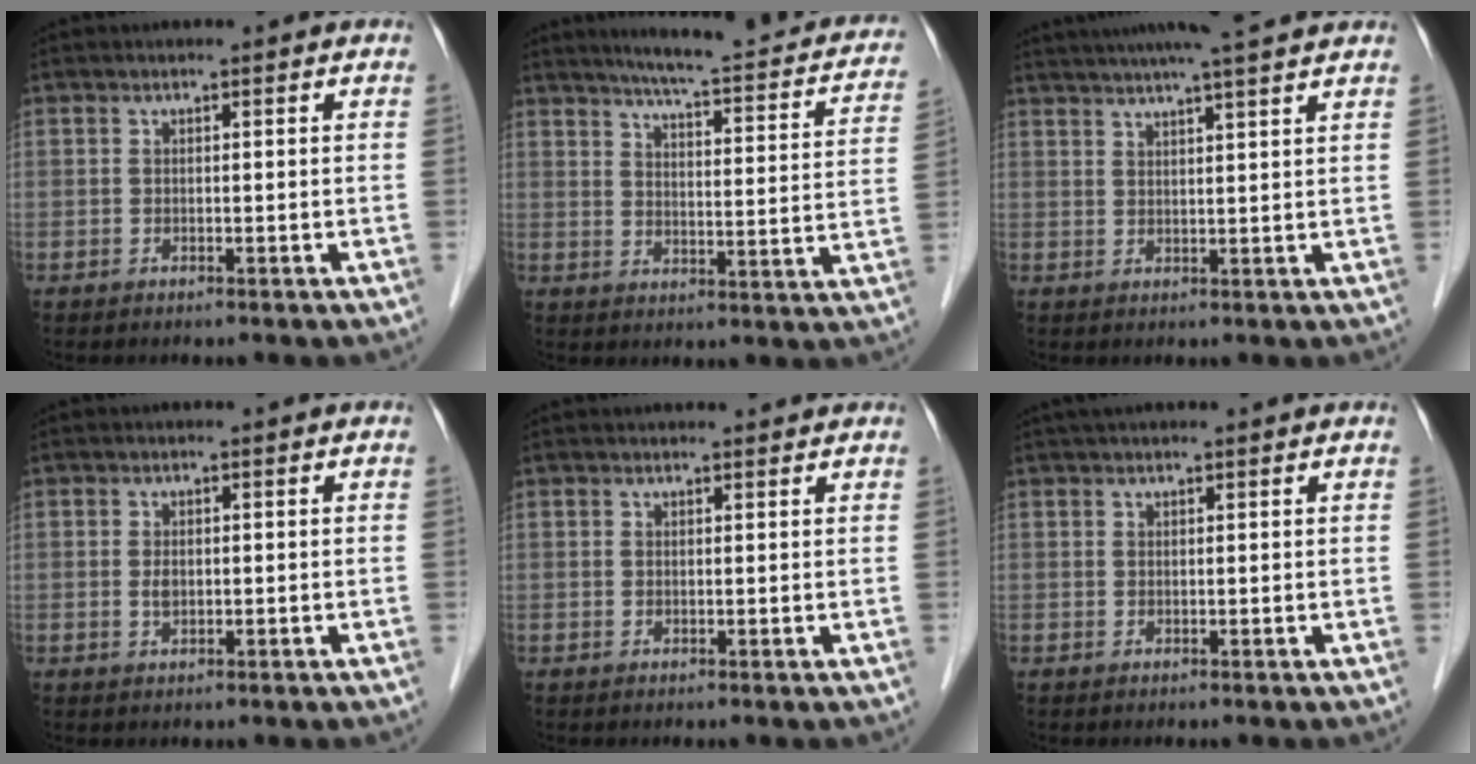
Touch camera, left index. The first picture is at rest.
{"total": 20.1, "force": [17.4, 2.8, 9.6], "torque": [-0.122, -0.018, 0.204]}
{"total": 13.1, "force": [11.3, -0.3, 6.7], "torque": [-0.114, 0.028, 0.150]}
{"total": 1.5, "force": [-0.1, 0.8, 1.2], "torque": [-0.027, 0.000, 0.000]}
{"total": 2.9, "force": [2.8, 0.4, 0.6], "torque": [-0.012, 0.017, 0.034]}
{"total": 3.5, "force": [3.0, 0.3, 1.8], "torque": [-0.024, 0.039, 0.043]}